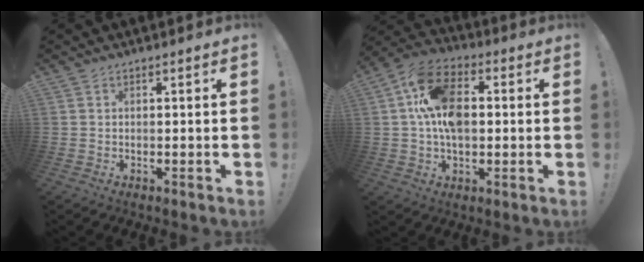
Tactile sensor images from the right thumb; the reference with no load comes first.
{"total": 16.2, "force": [1.4, 10.4, 12.3], "torque": [-0.232, 0.014, 0.025]}